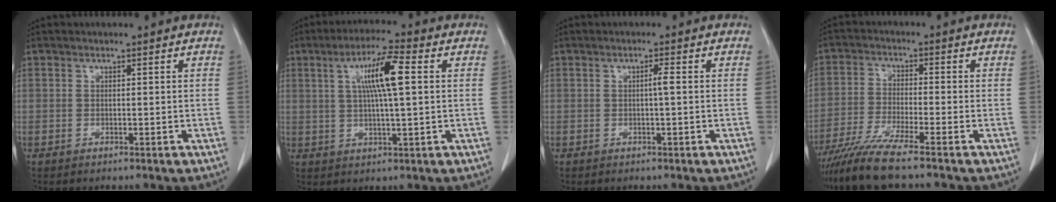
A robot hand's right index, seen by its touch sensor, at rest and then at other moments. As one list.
[{"total": 8.5, "force": [2.0, 0.5, 8.3], "torque": [-0.152, 0.009, 0.034]}, {"total": 1.3, "force": [0.0, -0.1, 1.3], "torque": [-0.022, 0.001, -0.001]}, {"total": 7.7, "force": [-6.3, -1.0, 4.2], "torque": [-0.081, -0.027, -0.120]}]